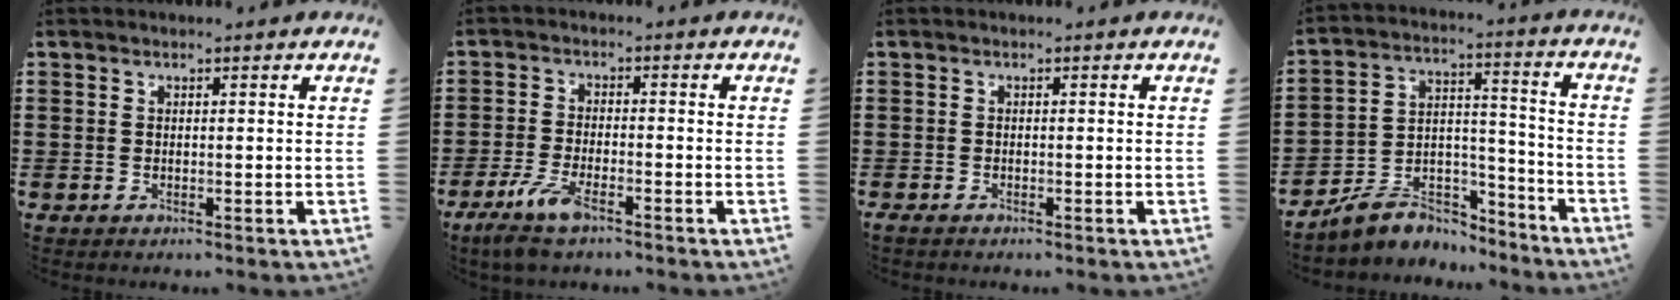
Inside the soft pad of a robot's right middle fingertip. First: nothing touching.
{"total": 6.0, "force": [-4.0, 1.6, 4.1], "torque": [-0.099, -0.014, -0.078]}
{"total": 0.6, "force": [-0.6, 0.2, 0.2], "torque": [-0.005, -0.003, -0.011]}
{"total": 6.4, "force": [-5.5, 3.3, 0.1], "torque": [-0.008, 0.013, -0.105]}